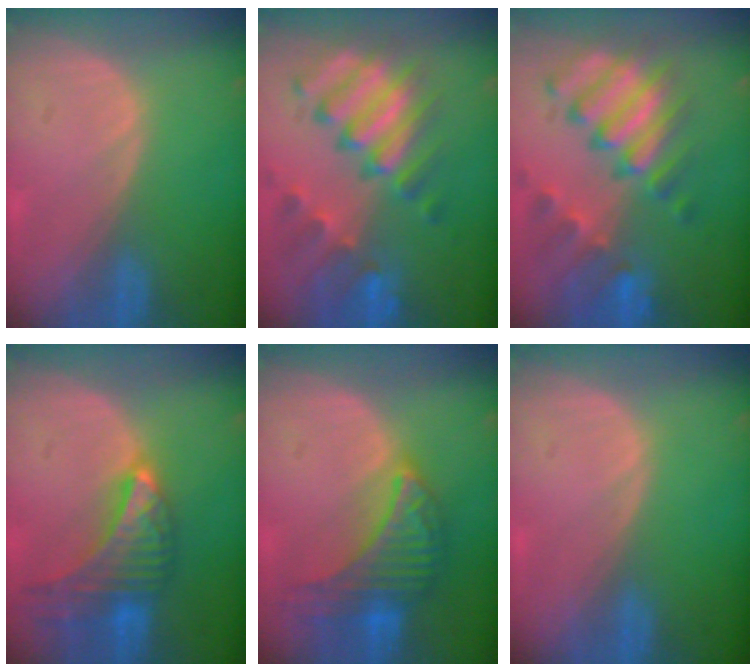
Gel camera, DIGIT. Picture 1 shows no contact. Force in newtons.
{"total": 11.3, "press": 9.7, "slide": 5.7}
{"total": 11.3, "press": 9.8, "slide": 5.7}
{"total": 9.5, "press": 8.4, "slide": 4.3}
{"total": 8.2, "press": 8.2, "slide": 0.5}
{"total": 0.0}